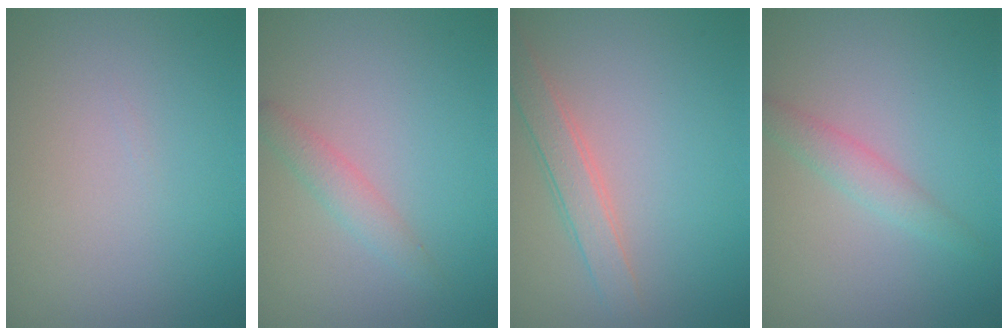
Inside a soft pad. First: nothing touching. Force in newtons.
{"total": 1.7, "press": 1.7, "slide": 0.1}
{"total": 2.4, "press": 2.4, "slide": 0.1}
{"total": 1.9, "press": 1.9, "slide": 0.2}